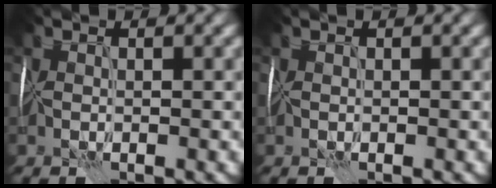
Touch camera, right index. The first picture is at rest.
{"total": 0.0}